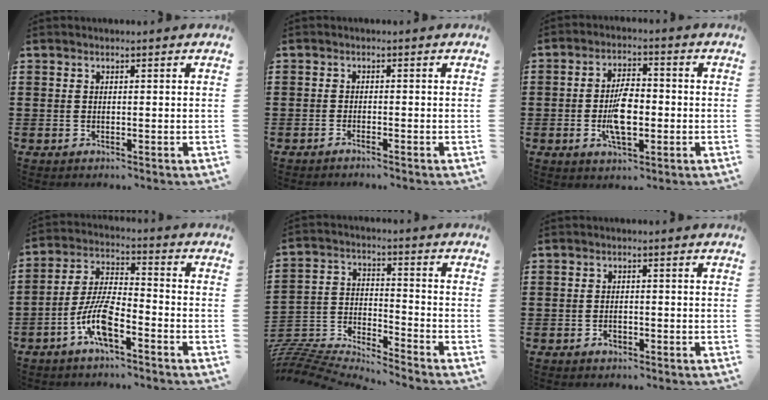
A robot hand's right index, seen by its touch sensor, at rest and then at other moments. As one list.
[{"total": 1.3, "force": [-1.2, -0.3, 0.2], "torque": [-0.005, -0.002, -0.024]}, {"total": 7.2, "force": [-1.2, 3.2, 6.3], "torque": [-0.136, -0.002, -0.027]}, {"total": 8.3, "force": [-4.4, 2.4, 6.6], "torque": [-0.157, -0.007, -0.085]}, {"total": 7.3, "force": [-7.3, -0.1, 0.7], "torque": [-0.039, -0.014, -0.155]}, {"total": 1.3, "force": [-0.7, 0.7, 0.8], "torque": [-0.018, -0.005, -0.013]}]